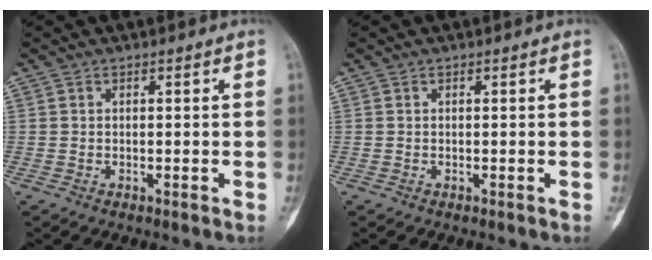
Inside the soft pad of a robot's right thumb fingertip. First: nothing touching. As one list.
[{"total": 0.0}]